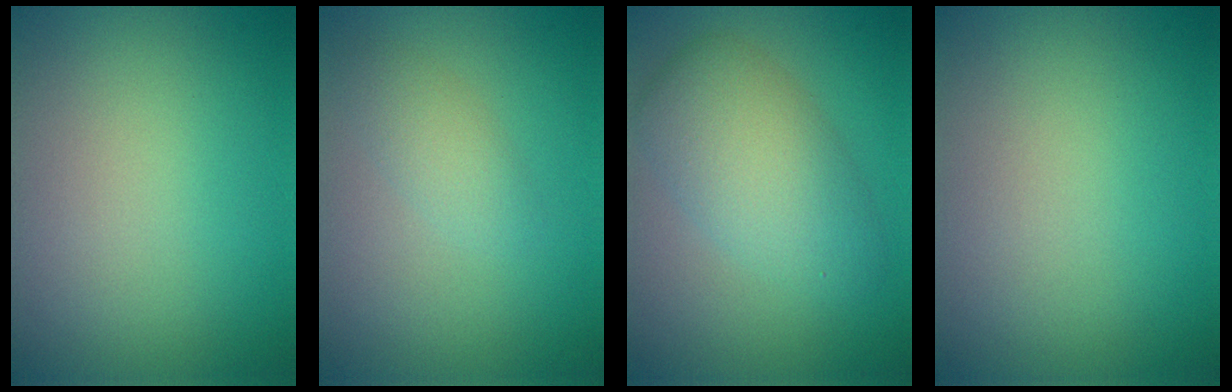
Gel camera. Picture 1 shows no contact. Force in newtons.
{"total": 1.7, "press": 1.7, "slide": 0.1}
{"total": 5.2, "press": 5.2, "slide": 0.3}
{"total": 0.0}